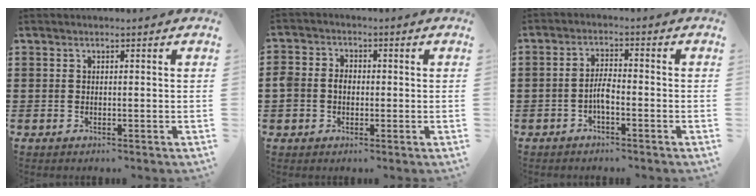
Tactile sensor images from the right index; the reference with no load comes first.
{"total": 3.3, "force": [-0.5, 2.8, 1.6], "torque": [-0.045, 0.005, -0.015]}
{"total": 3.2, "force": [-1.3, 0.8, 2.8], "torque": [-0.064, 0.000, -0.031]}